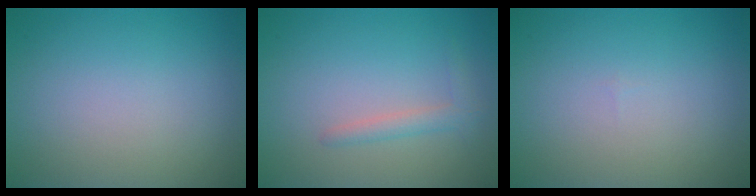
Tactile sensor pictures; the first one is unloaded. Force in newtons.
{"total": 1.6, "press": 1.6, "slide": 0.1}
{"total": 0.0}